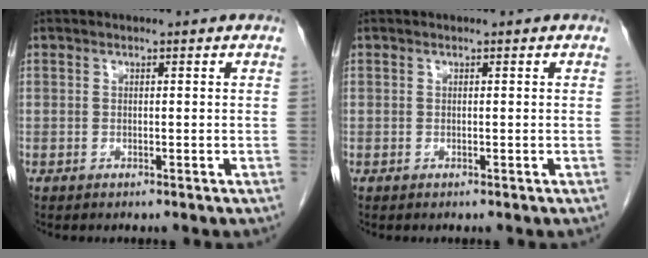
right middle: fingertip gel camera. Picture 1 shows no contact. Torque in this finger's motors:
{"motor_torque": [0.00, 0.00, 0.00, -0.01]}